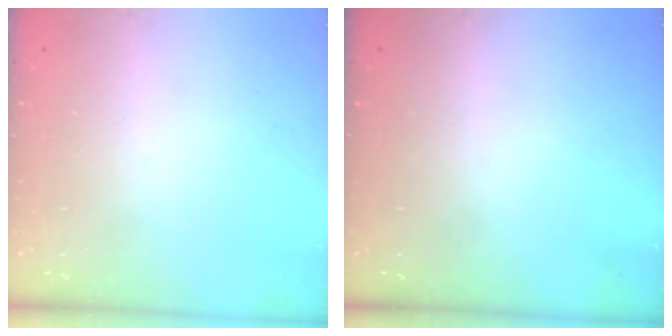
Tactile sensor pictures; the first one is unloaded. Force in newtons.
{"total": 0.0}